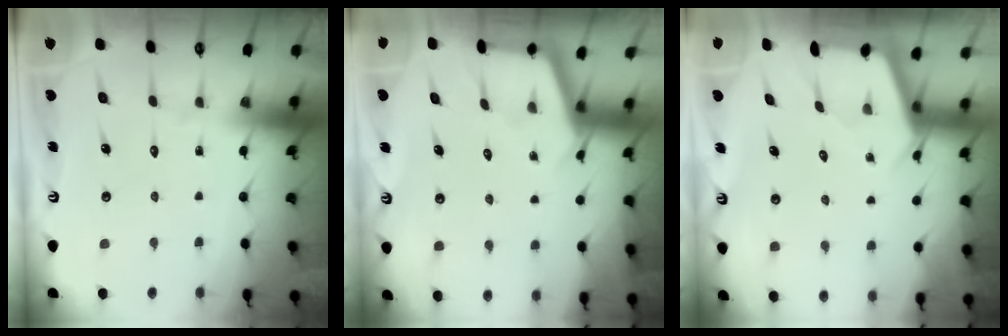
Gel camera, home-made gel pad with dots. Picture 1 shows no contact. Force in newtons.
{"total": 2.3, "press": 2.3, "slide": 0.1}
{"total": 2.6, "press": 2.5, "slide": 0.3}